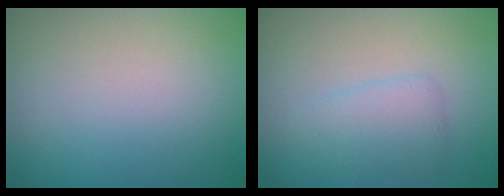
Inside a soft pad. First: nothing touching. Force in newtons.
{"total": 2.2, "press": 2.2, "slide": 0.0}